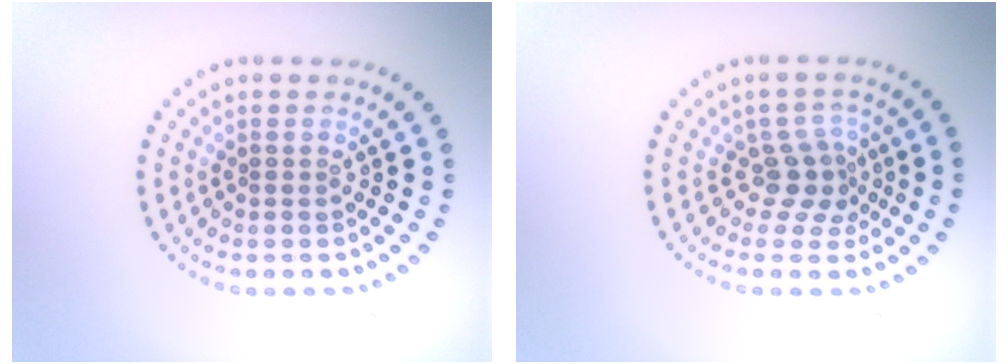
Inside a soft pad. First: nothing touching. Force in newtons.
{"total": 2.6, "press": 1.8, "slide": 1.8}